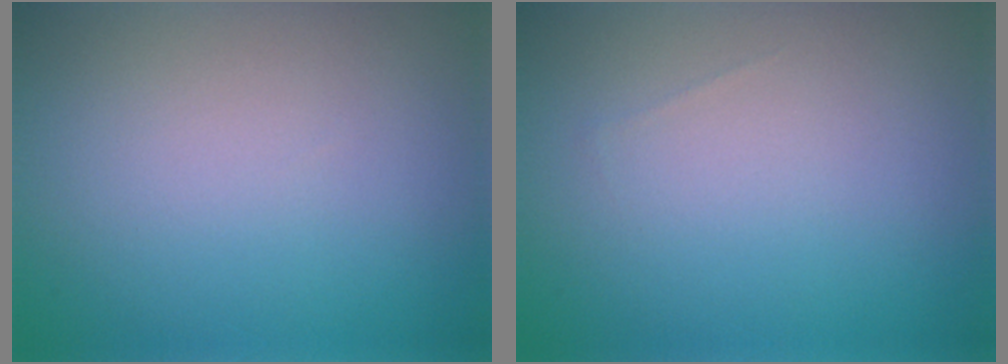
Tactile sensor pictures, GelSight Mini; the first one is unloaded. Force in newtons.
{"total": 0.0}